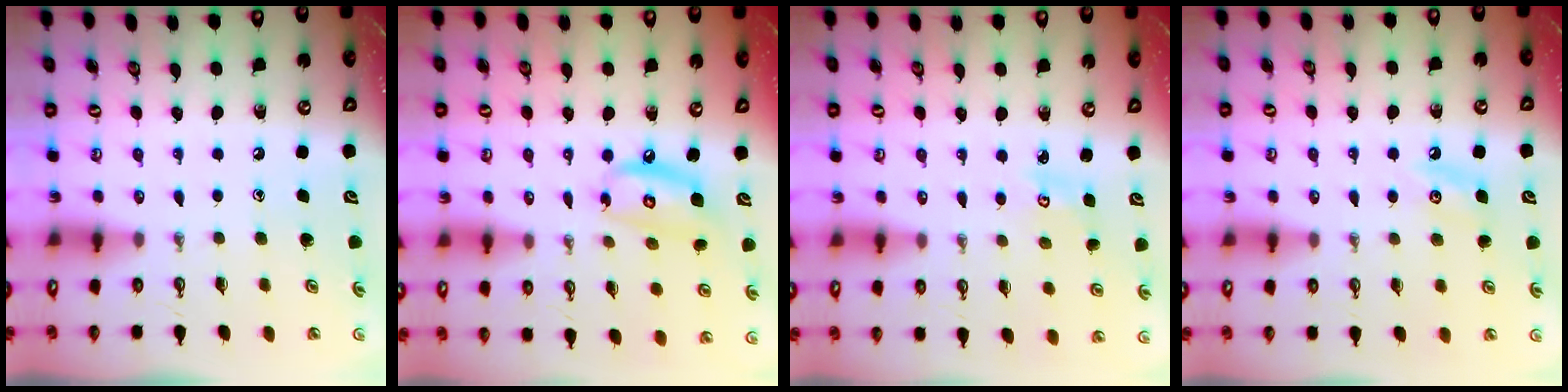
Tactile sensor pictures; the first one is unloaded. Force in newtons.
{"total": 9.9, "press": 9.8, "slide": 1.0}
{"total": 2.5, "press": 2.4, "slide": 0.3}
{"total": 4.0, "press": 3.9, "slide": 0.4}